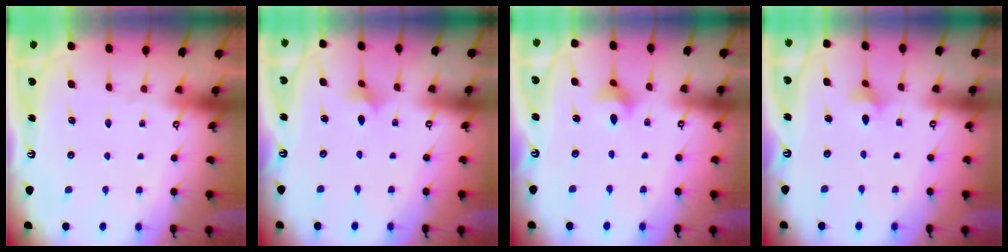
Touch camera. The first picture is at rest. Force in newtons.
{"total": 1.9, "press": 1.8, "slide": 0.6}
{"total": 4.3, "press": 4.3, "slide": 0.7}
{"total": 2.9, "press": 2.8, "slide": 0.6}